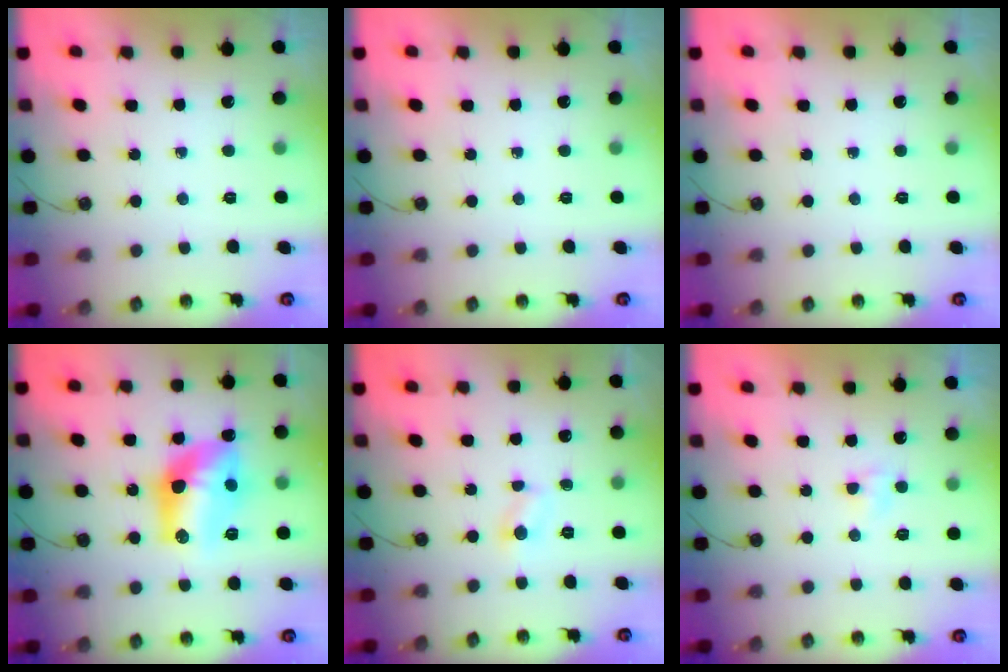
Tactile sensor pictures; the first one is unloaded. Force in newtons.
{"total": 0.0}
{"total": 0.0}
{"total": 13.7, "press": 13.6, "slide": 0.9}
{"total": 3.9, "press": 3.9, "slide": 0.3}
{"total": 3.6, "press": 3.6, "slide": 0.5}